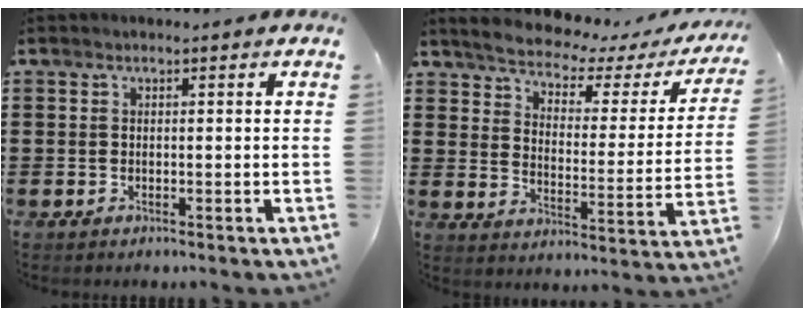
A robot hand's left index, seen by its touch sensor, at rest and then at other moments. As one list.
[{"total": 4.1, "force": [3.8, 0.6, 1.4], "torque": [-0.051, -0.029, 0.057]}]